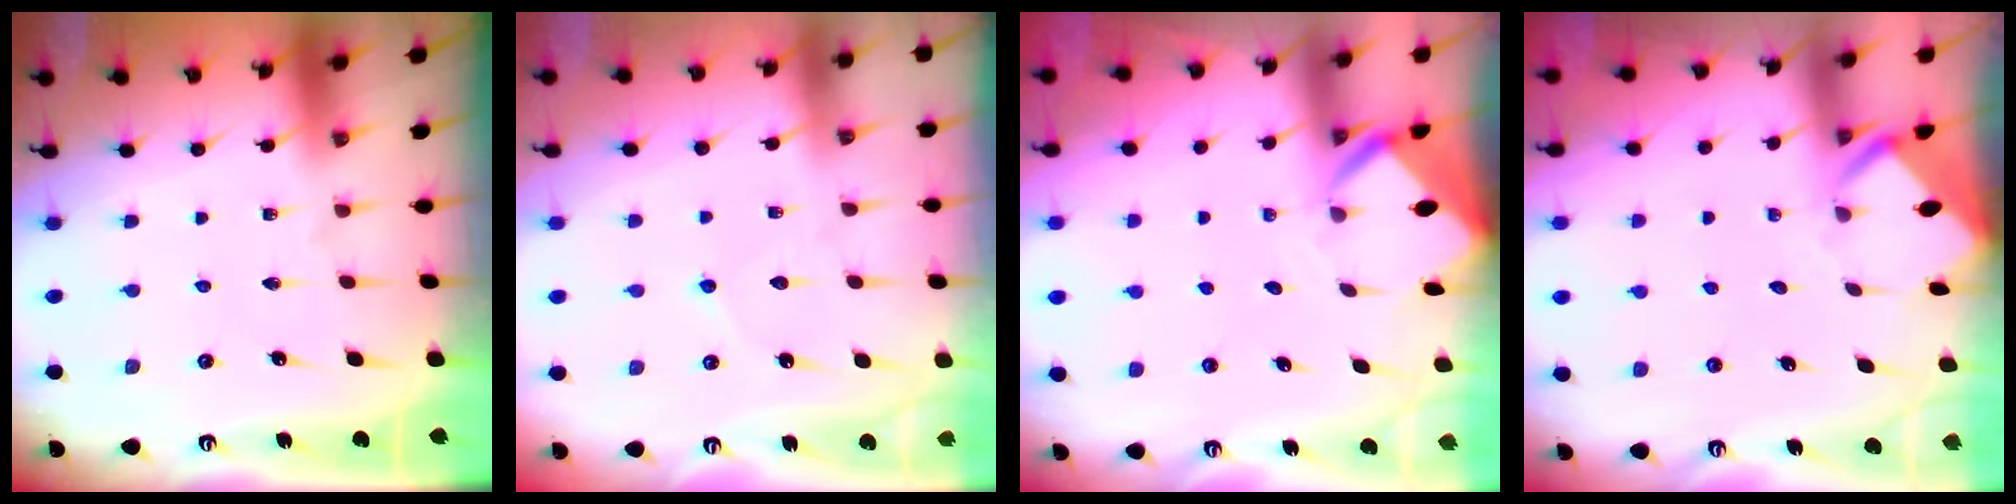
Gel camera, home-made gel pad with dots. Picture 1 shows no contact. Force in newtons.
{"total": 3.3, "press": 3.3, "slide": 0.4}
{"total": 2.8, "press": 2.8, "slide": 0.1}
{"total": 3.0, "press": 3.0, "slide": 0.1}